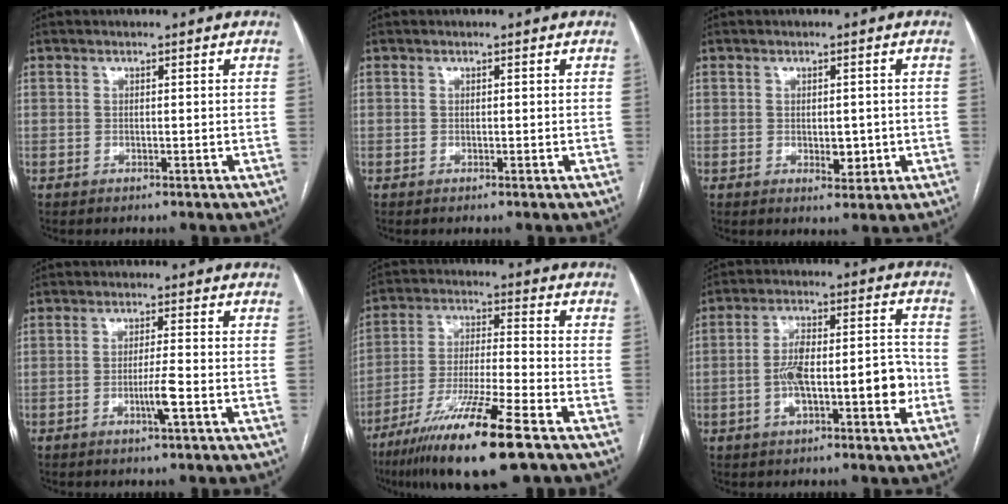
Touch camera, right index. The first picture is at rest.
{"total": 0.0}
{"total": 3.0, "force": [-0.4, 1.7, 2.5], "torque": [-0.032, -0.003, 0.001]}
{"total": 3.8, "force": [-1.4, -0.3, 3.5], "torque": [-0.065, -0.006, -0.027]}
{"total": 16.4, "force": [-10.0, 0.5, 13.0], "torque": [-0.252, -0.044, -0.180]}
{"total": 12.2, "force": [-2.9, 3.5, 11.4], "torque": [-0.186, 0.033, -0.042]}